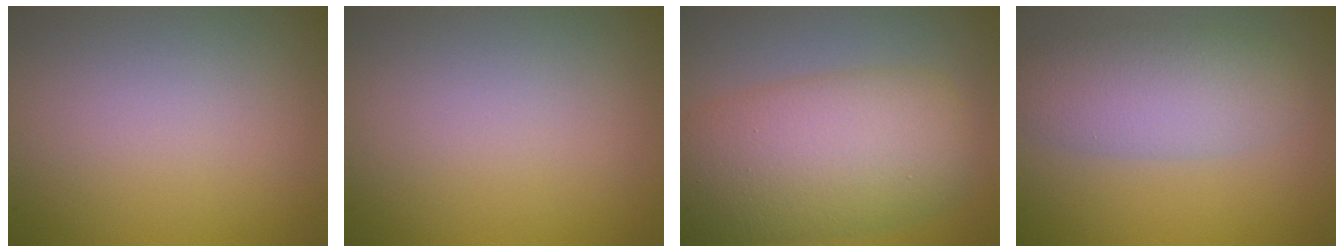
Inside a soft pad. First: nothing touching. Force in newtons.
{"total": 0.0}
{"total": 9.9, "press": 9.9, "slide": 0.3}
{"total": 4.9, "press": 4.8, "slide": 0.4}